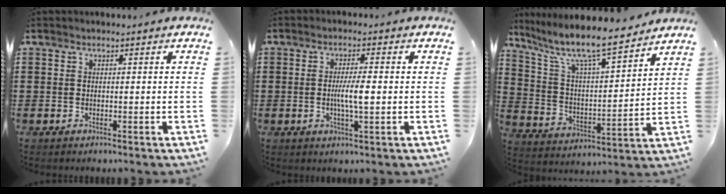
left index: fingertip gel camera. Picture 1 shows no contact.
{"total": 4.4, "force": [-0.2, 0.8, 4.4], "torque": [-0.084, -0.002, -0.008]}
{"total": 8.9, "force": [7.5, 1.2, 4.8], "torque": [-0.125, -0.049, 0.123]}